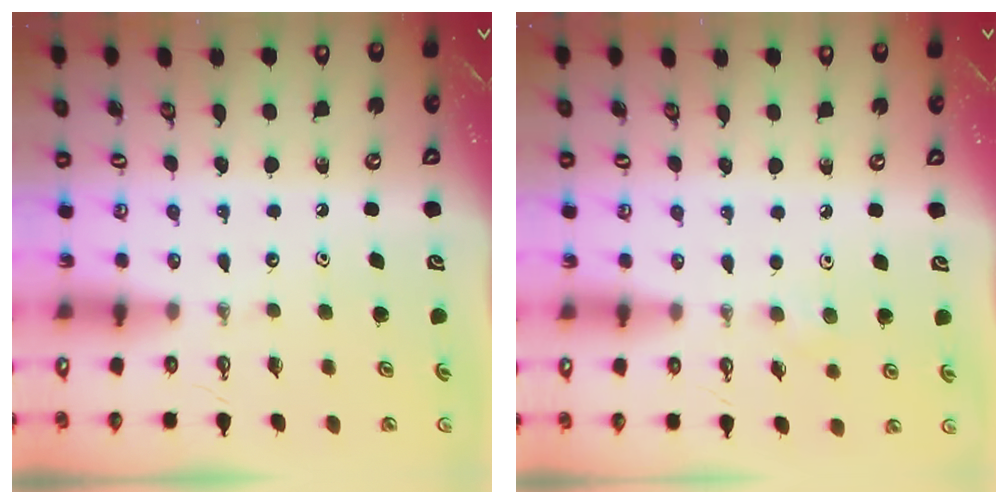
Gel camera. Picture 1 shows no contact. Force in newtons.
{"total": 5.4, "press": 4.9, "slide": 2.2}